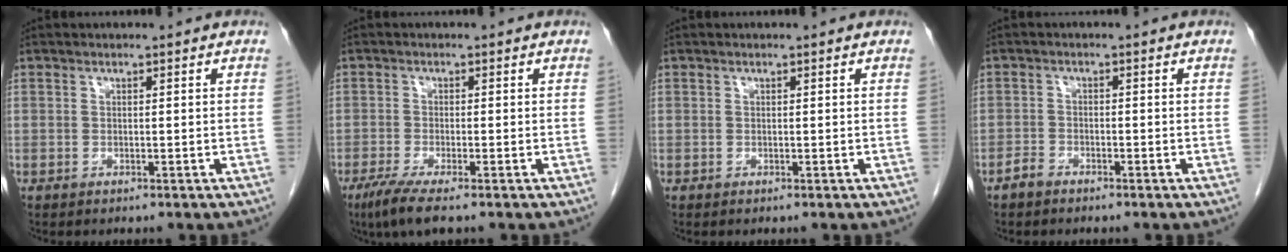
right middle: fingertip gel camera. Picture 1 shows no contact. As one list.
[{"total": 4.8, "force": [-3.2, 0.3, 3.5], "torque": [-0.068, -0.015, -0.061]}, {"total": 0.0}, {"total": 1.7, "force": [-1.5, 0.7, 0.5], "torque": [-0.013, 0.002, -0.027]}]